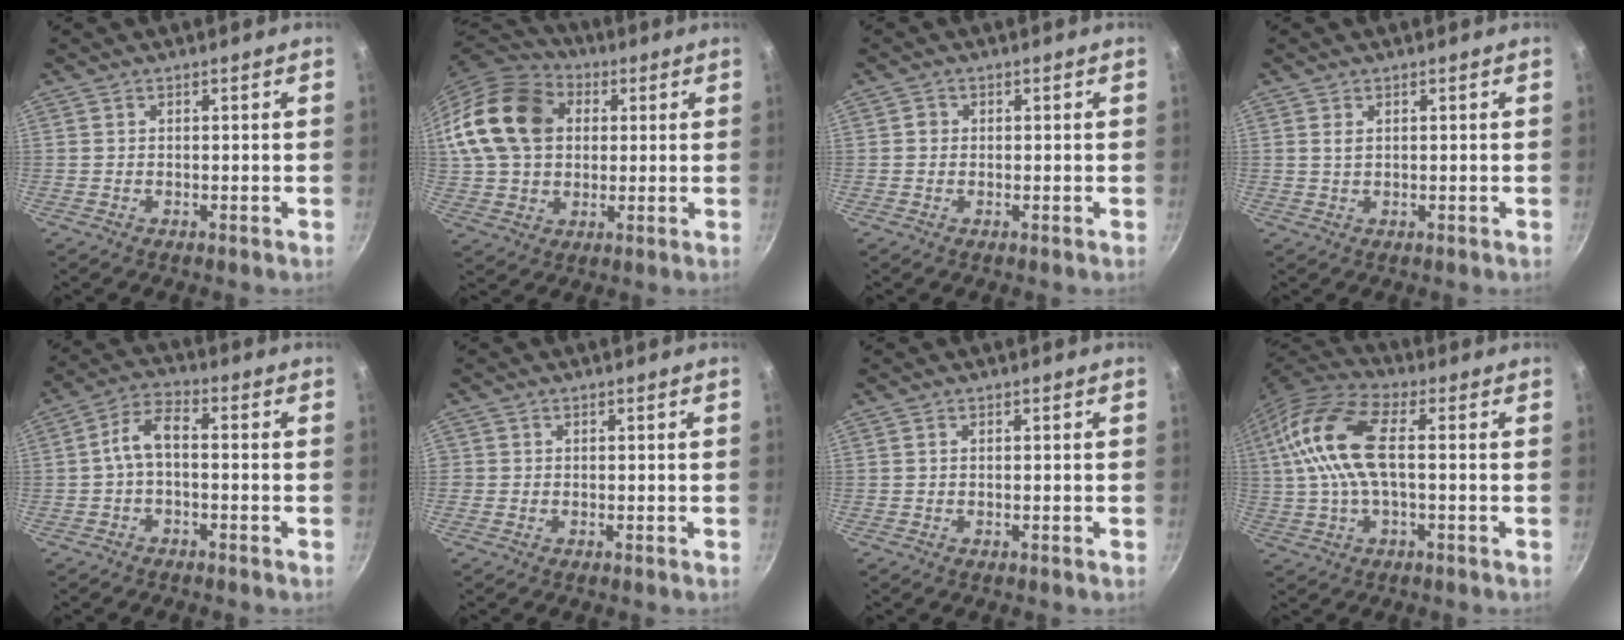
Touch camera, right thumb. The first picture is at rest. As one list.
[{"total": 18.8, "force": [4.1, 14.2, 11.7], "torque": [-0.203, 0.018, 0.068]}, {"total": 1.2, "force": [0.0, 1.1, 0.3], "torque": [-0.001, 0.003, -0.003]}, {"total": 1.3, "force": [0.4, 0.7, 1.0], "torque": [-0.020, -0.002, 0.008]}, {"total": 5.7, "force": [-1.1, 2.8, 4.8], "torque": [-0.095, 0.032, -0.029]}, {"total": 0.8, "force": [-0.1, 0.8, 0.1], "torque": [0.002, 0.002, -0.005]}, {"total": 0.0}, {"total": 14.8, "force": [1.5, 6.5, 13.2], "torque": [-0.273, 0.021, 0.014]}]